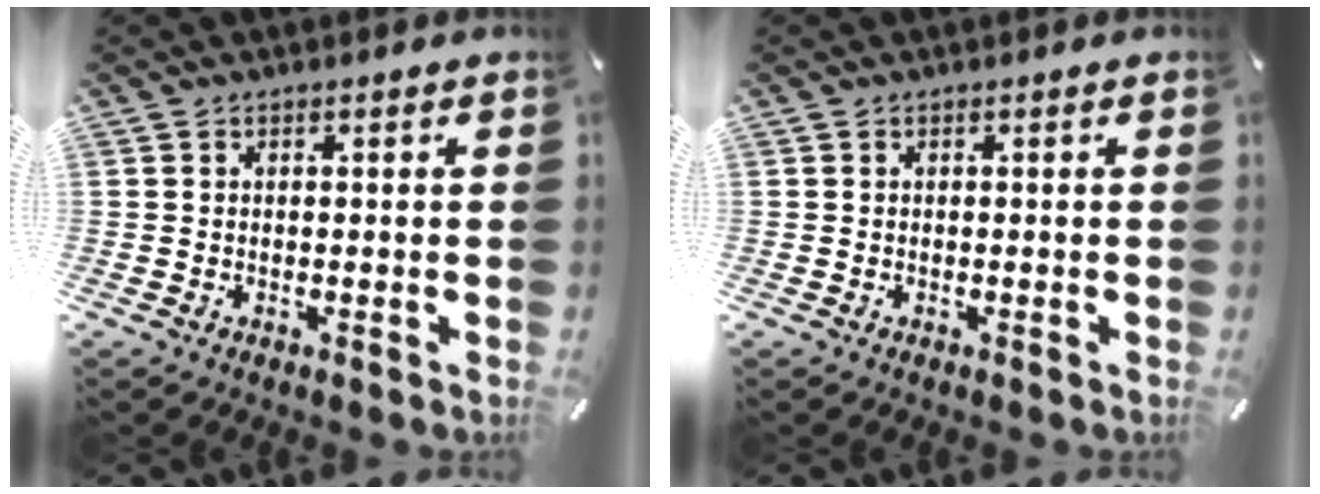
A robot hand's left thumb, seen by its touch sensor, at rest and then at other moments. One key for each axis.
{"total": 0.0}